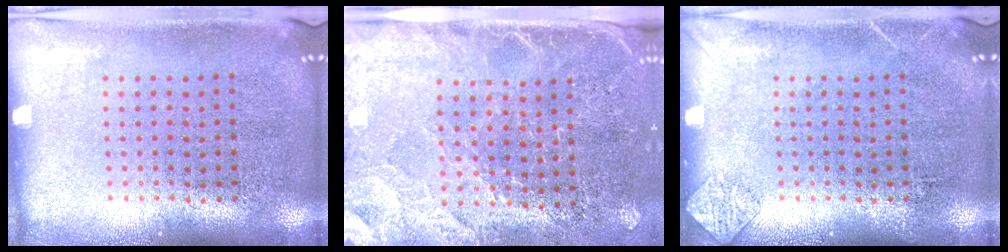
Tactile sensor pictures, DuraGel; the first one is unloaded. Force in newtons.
{"total": 3.0, "press": 2.8, "slide": 1.1}
{"total": 1.1, "press": 1.1, "slide": 0.1}